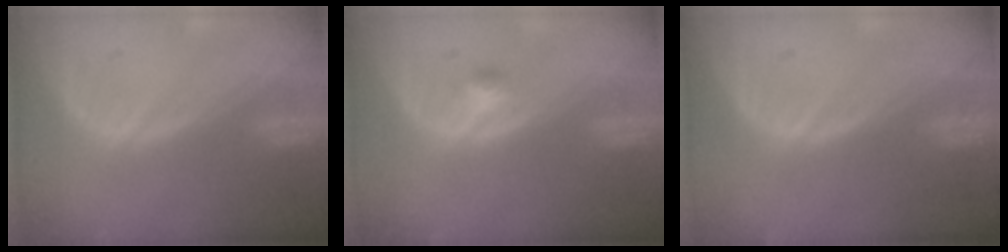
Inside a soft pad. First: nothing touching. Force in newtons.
{"total": 1.7, "press": 1.4, "slide": 0.8}
{"total": 0.0}